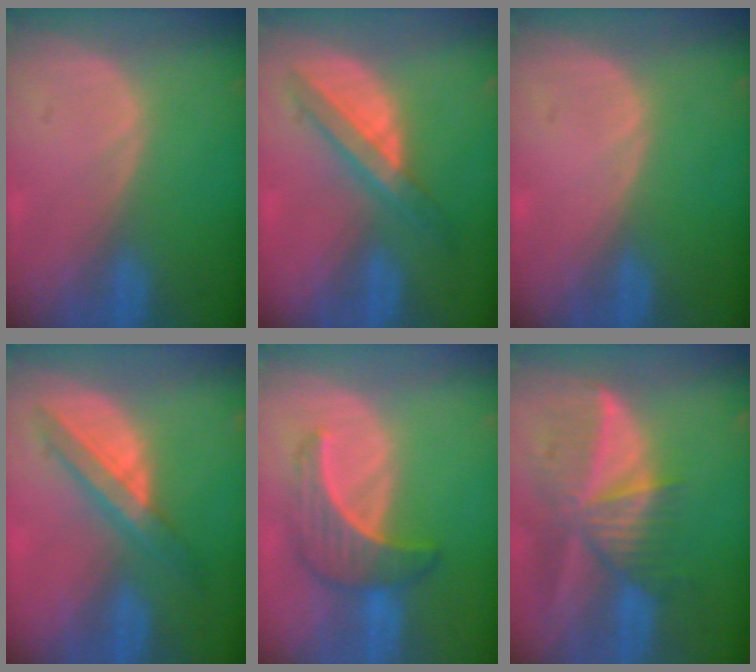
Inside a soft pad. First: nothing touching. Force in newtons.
{"total": 5.7, "press": 5.6, "slide": 1.4}
{"total": 0.0}
{"total": 5.9, "press": 5.8, "slide": 1.0}
{"total": 6.5, "press": 6.4, "slide": 0.9}
{"total": 9.8, "press": 8.6, "slide": 4.6}